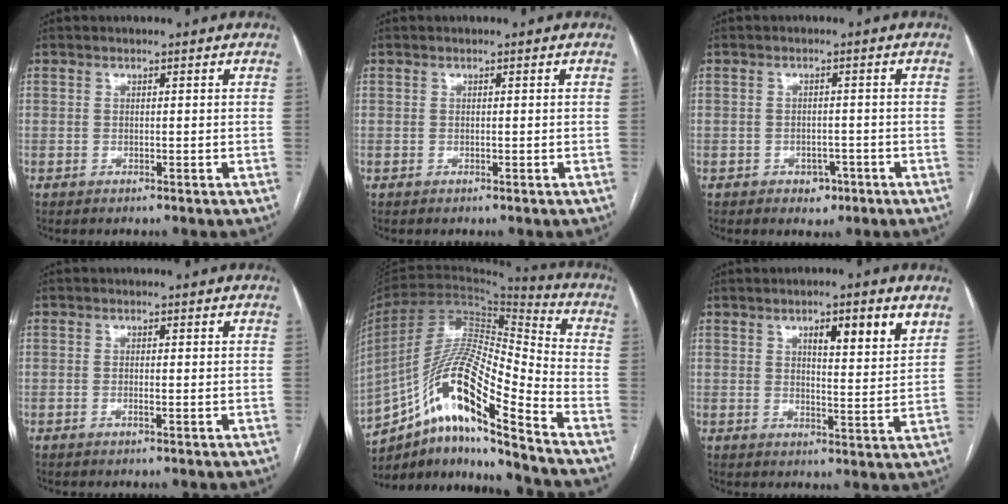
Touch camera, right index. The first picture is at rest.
{"total": 0.0}
{"total": 2.8, "force": [-1.6, 2.0, 1.1], "torque": [-0.009, 0.006, -0.014]}
{"total": 0.8, "force": [-0.3, 0.0, 0.7], "torque": [-0.014, 0.000, -0.006]}
{"total": 18.1, "force": [-10.9, 1.3, 14.4], "torque": [-0.281, 0.006, -0.193]}
{"total": 7.6, "force": [4.3, 1.3, 6.2], "torque": [-0.089, -0.003, 0.059]}